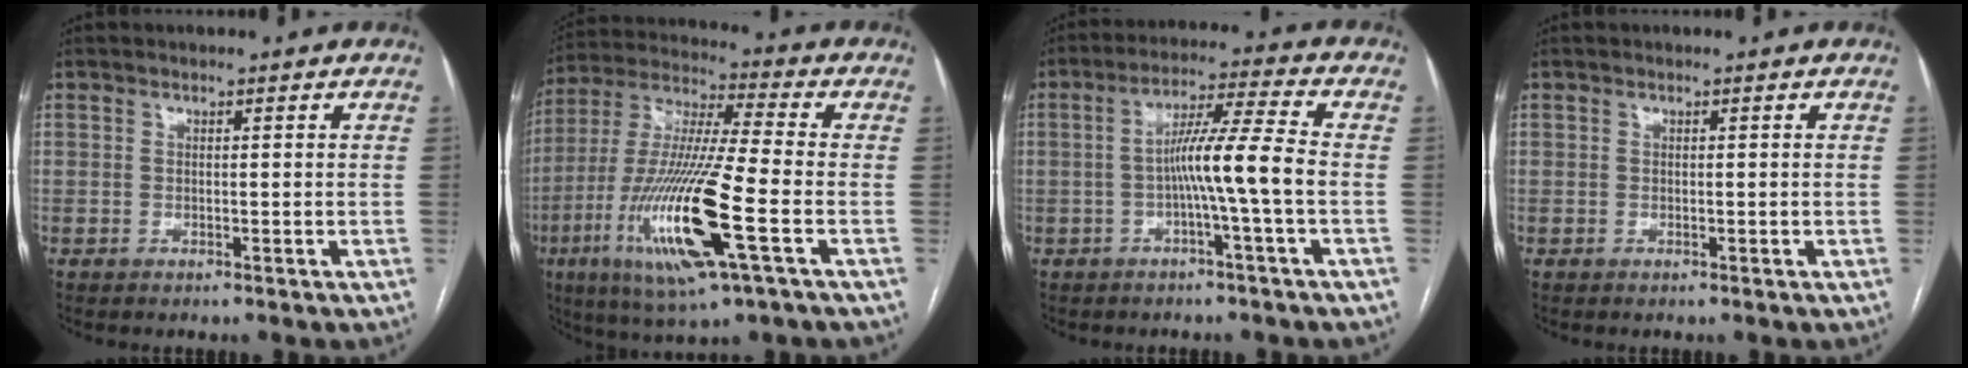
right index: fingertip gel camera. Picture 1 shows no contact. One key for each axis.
{"total": 19.8, "fx": -6.5, "fy": 1.3, "fz": 18.7, "tx": -0.401, "ty": -0.029, "tz": -0.121}
{"total": 8.4, "fx": -1.7, "fy": -1.3, "fz": 8.1, "tx": -0.142, "ty": 0.015, "tz": -0.030}
{"total": 0.0}